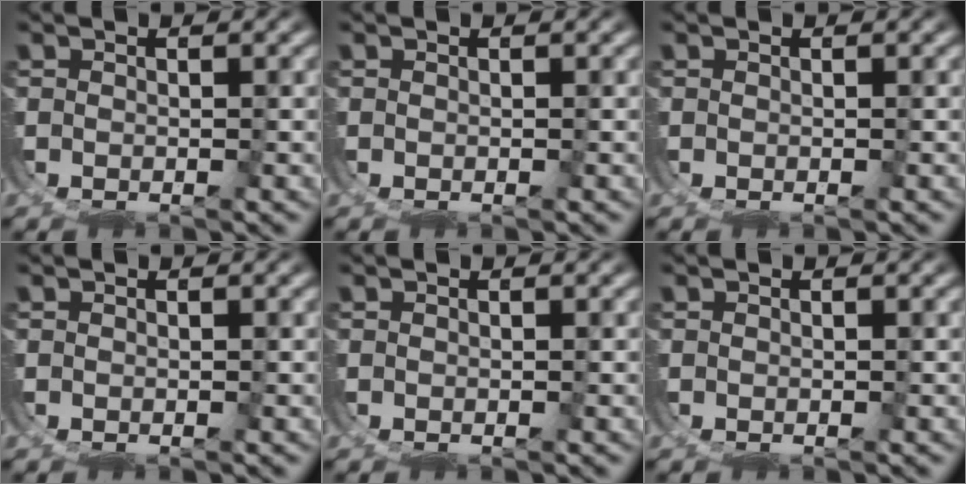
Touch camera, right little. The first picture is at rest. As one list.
[{"total": 0.0}, {"total": 0.0}, {"total": 0.0}, {"total": 0.0}, {"total": 0.0}]